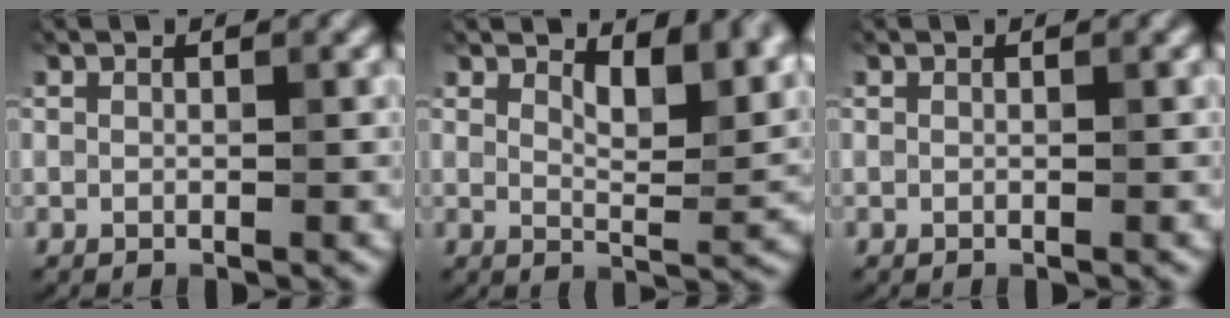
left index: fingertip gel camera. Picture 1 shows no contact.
{"total": 3.5, "force": [2.7, 0.8, 2.1], "torque": [-0.044, -0.002, 0.063]}
{"total": 0.0}